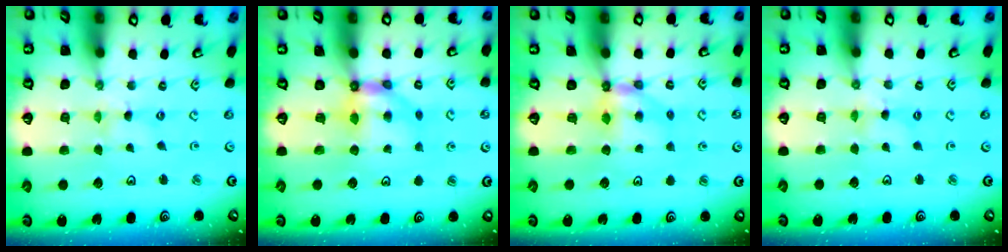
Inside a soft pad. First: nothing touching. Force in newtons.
{"total": 6.4, "press": 6.4, "slide": 0.6}
{"total": 6.2, "press": 6.2, "slide": 0.8}
{"total": 1.1, "press": 1.0, "slide": 0.2}